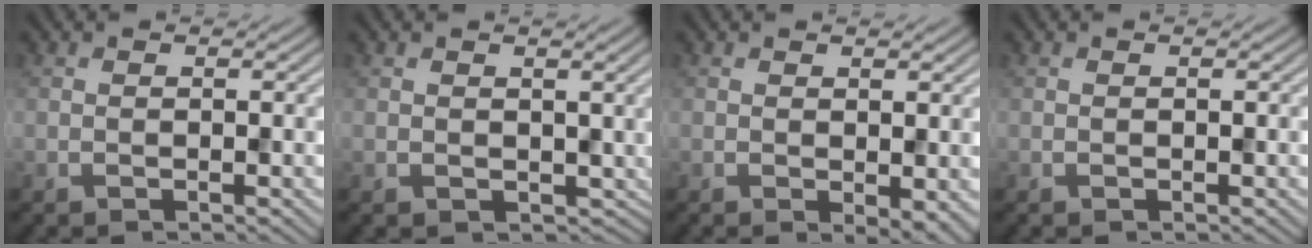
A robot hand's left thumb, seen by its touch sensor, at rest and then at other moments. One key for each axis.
{"total": 2.8, "fx": 0.7, "fy": 2.2, "fz": 1.5, "tx": -0.037, "ty": -0.014, "tz": 0.016}
{"total": 2.5, "fx": -0.3, "fy": 1.2, "fz": 2.2, "tx": -0.031, "ty": -0.008, "tz": -0.002}
{"total": 0.0}